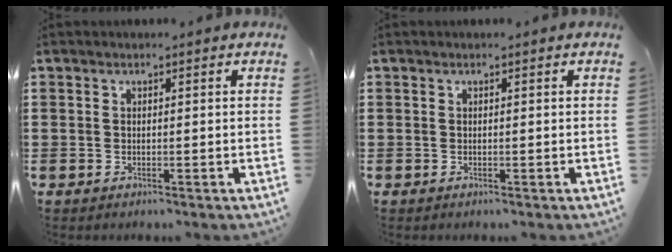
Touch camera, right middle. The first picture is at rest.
{"total": 0.0}